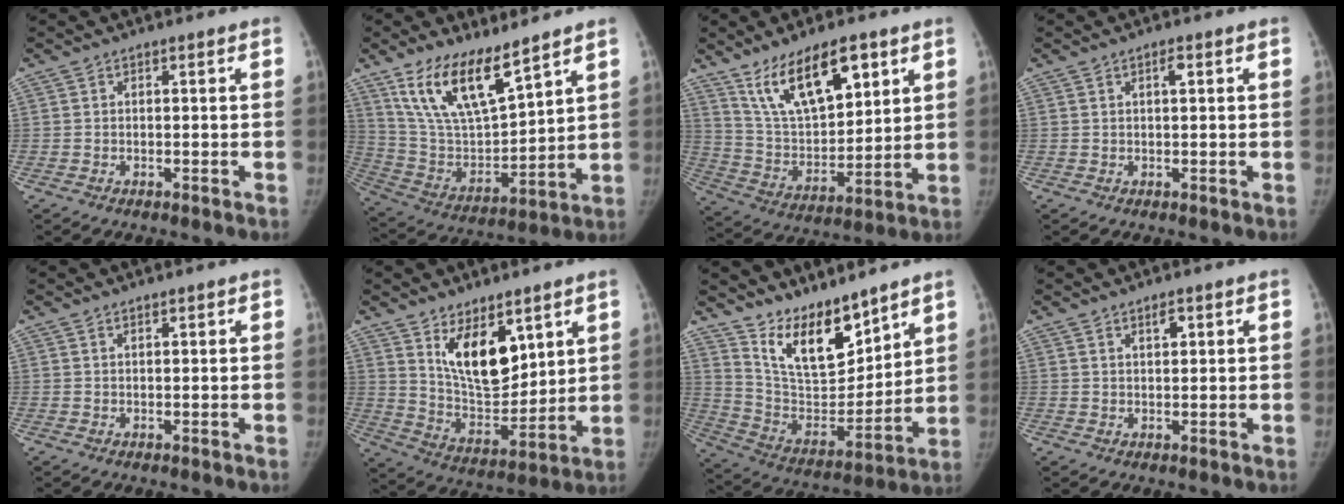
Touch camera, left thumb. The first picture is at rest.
{"total": 16.6, "force": [11.3, 5.6, 10.9], "torque": [-0.173, -0.058, 0.229]}
{"total": 17.0, "force": [9.9, 7.4, 11.6], "torque": [-0.164, -0.044, 0.192]}
{"total": 1.5, "force": [0.6, 0.5, 1.3], "torque": [-0.019, 0.001, 0.008]}
{"total": 0.7, "force": [0.5, 0.2, 0.4], "torque": [-0.004, -0.001, 0.008]}
{"total": 13.7, "force": [6.9, 6.9, 9.5], "torque": [-0.120, -0.057, 0.139]}
{"total": 16.0, "force": [12.2, 6.5, 8.1], "torque": [-0.093, -0.084, 0.236]}
{"total": 2.1, "force": [1.2, 0.9, 1.4], "torque": [-0.018, -0.006, 0.021]}